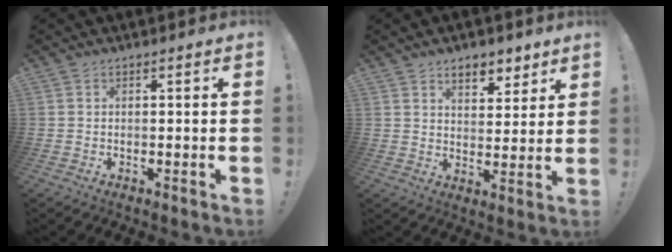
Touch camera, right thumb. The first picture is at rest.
{"total": 7.5, "force": [5.7, 3.9, 3.0], "torque": [-0.031, -0.040, 0.103]}